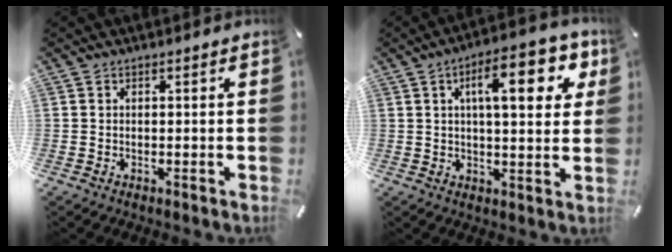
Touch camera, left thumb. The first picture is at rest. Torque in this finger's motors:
{"motor_torque": [2.48, 2.53, 1.05, -0.95, 0.48]}